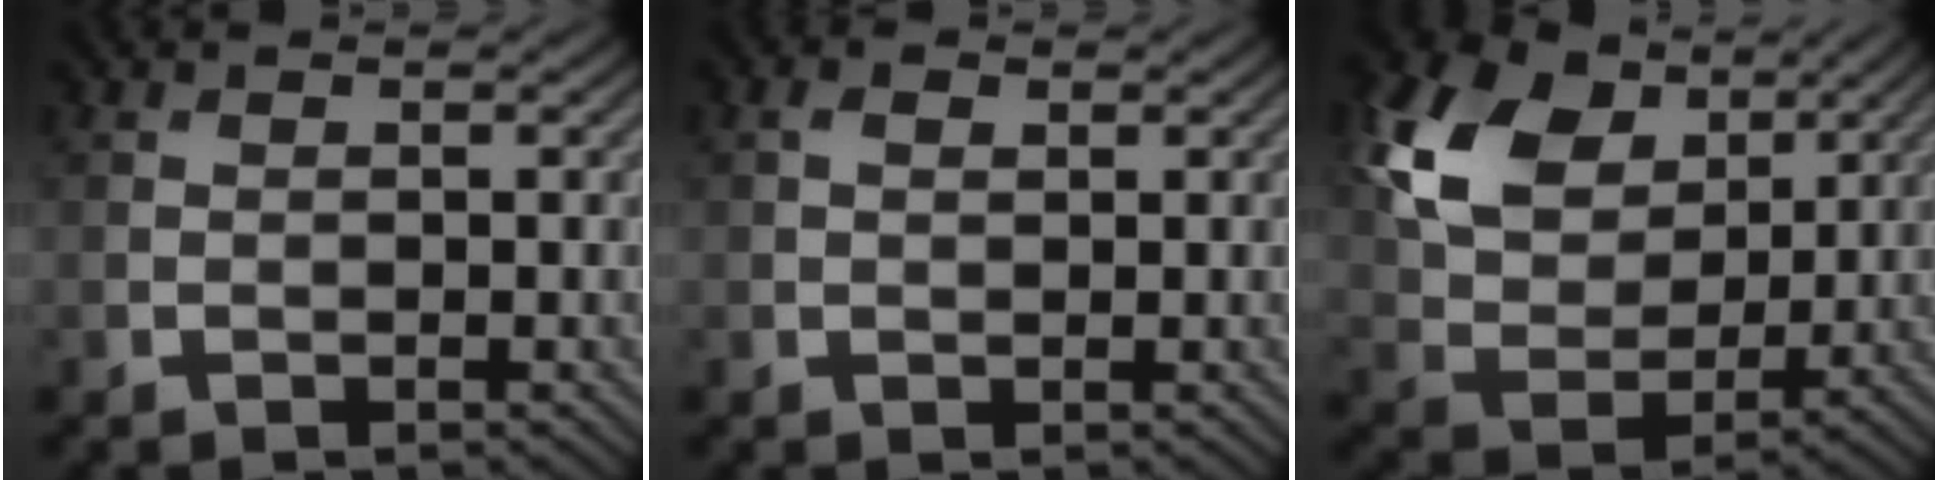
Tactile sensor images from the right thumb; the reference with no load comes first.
{"total": 1.3, "force": [0.6, 0.8, 0.9], "torque": [-0.019, 0.003, 0.009]}
{"total": 12.8, "force": [5.6, 8.5, 7.7], "torque": [-0.188, 0.017, 0.103]}